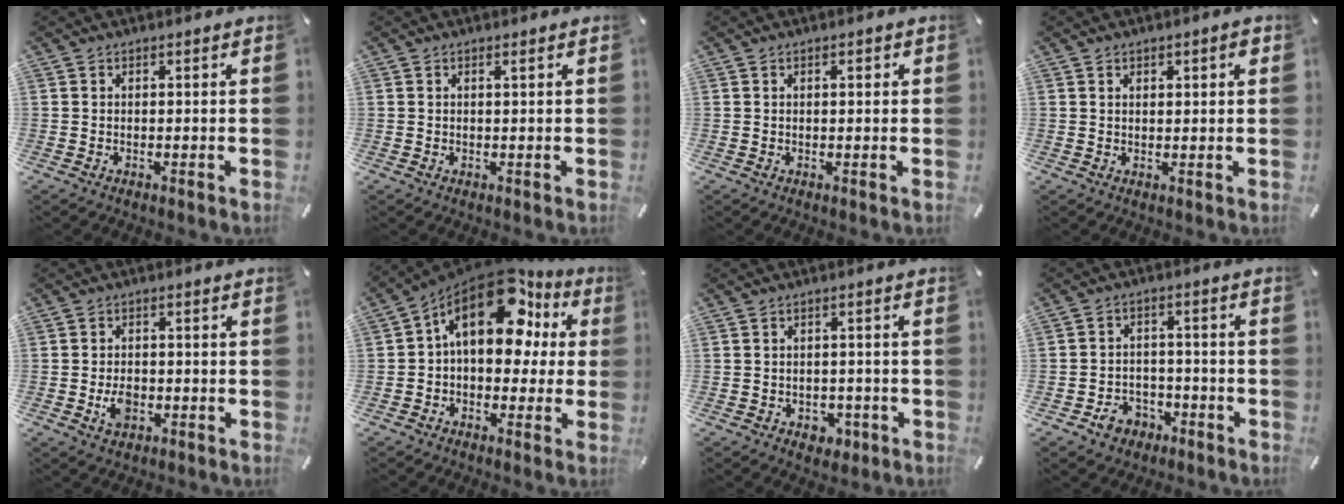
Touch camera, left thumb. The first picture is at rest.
{"total": 0.7, "force": [0.3, 0.1, 0.6], "torque": [-0.010, 0.000, 0.006]}
{"total": 1.4, "force": [0.4, 0.6, 1.2], "torque": [-0.016, 0.002, 0.003]}
{"total": 2.0, "force": [1.0, 0.8, 1.6], "torque": [-0.023, 0.000, 0.014]}
{"total": 4.4, "force": [-1.3, 3.0, 2.9], "torque": [-0.063, 0.003, -0.024]}
{"total": 18.4, "force": [8.1, 10.5, 12.7], "torque": [-0.199, -0.046, 0.140]}
{"total": 3.8, "force": [-1.4, 3.1, 1.8], "torque": [-0.021, 0.004, -0.025]}
{"total": 6.1, "force": [-3.1, 4.9, 1.9], "torque": [-0.042, 0.021, -0.056]}